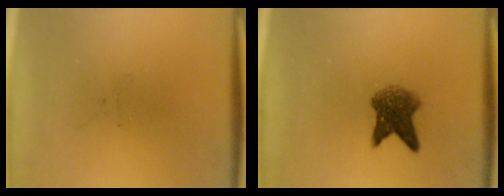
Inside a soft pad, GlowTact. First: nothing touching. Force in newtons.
{"total": 5.2}